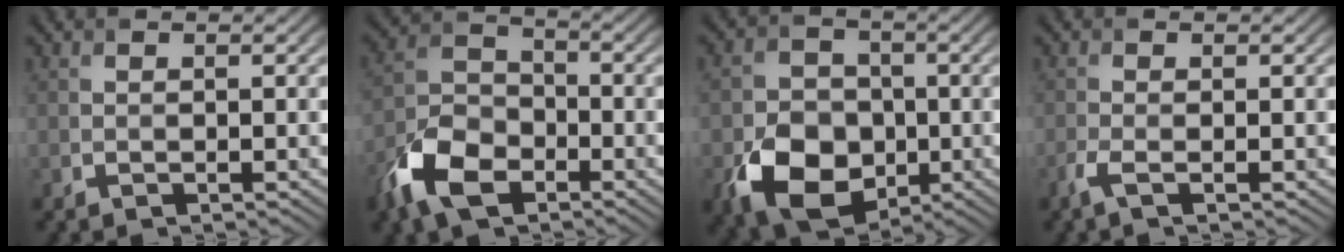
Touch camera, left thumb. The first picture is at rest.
{"total": 9.7, "force": [-5.5, 5.5, 5.8], "torque": [-0.133, -0.007, -0.122]}
{"total": 9.6, "force": [-3.1, 7.3, 5.4], "torque": [-0.114, -0.022, -0.062]}
{"total": 1.8, "force": [-1.0, 0.2, 1.4], "torque": [-0.038, 0.000, -0.028]}